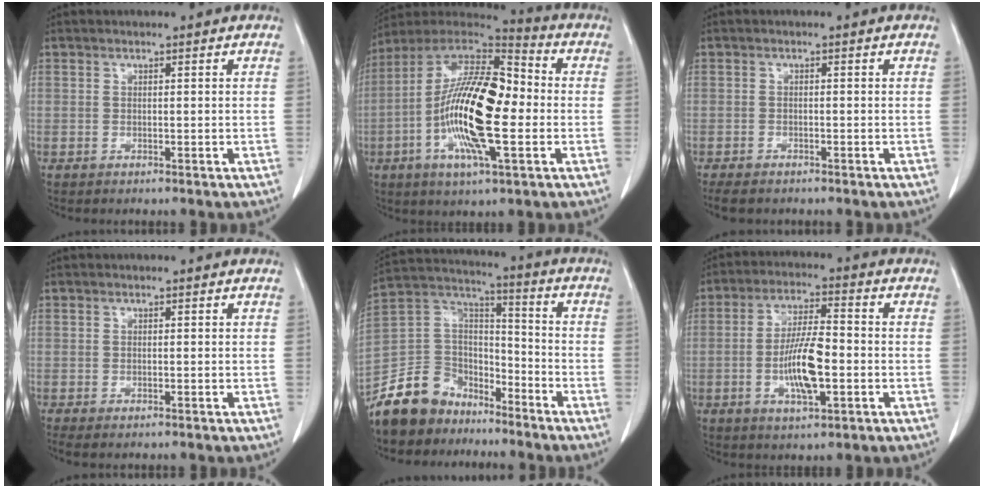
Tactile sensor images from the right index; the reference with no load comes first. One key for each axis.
{"total": 20.9, "fx": -2.8, "fy": 5.6, "fz": 20.0, "tx": -0.394, "ty": 0.009, "tz": -0.054}
{"total": 5.2, "fx": -4.0, "fy": 2.2, "fz": 2.5, "tx": -0.044, "ty": -0.008, "tz": -0.061}
{"total": 2.3, "fx": -1.1, "fy": 1.2, "fz": 1.7, "tx": -0.044, "ty": -0.001, "tz": -0.016}
{"total": 14.0, "fx": -10.7, "fy": 8.2, "fz": 3.5, "tx": -0.086, "ty": 0.052, "tz": -0.198}
{"total": 10.3, "fx": -2.2, "fy": 2.8, "fz": 9.7, "tx": -0.189, "ty": 0.002, "tz": -0.035}